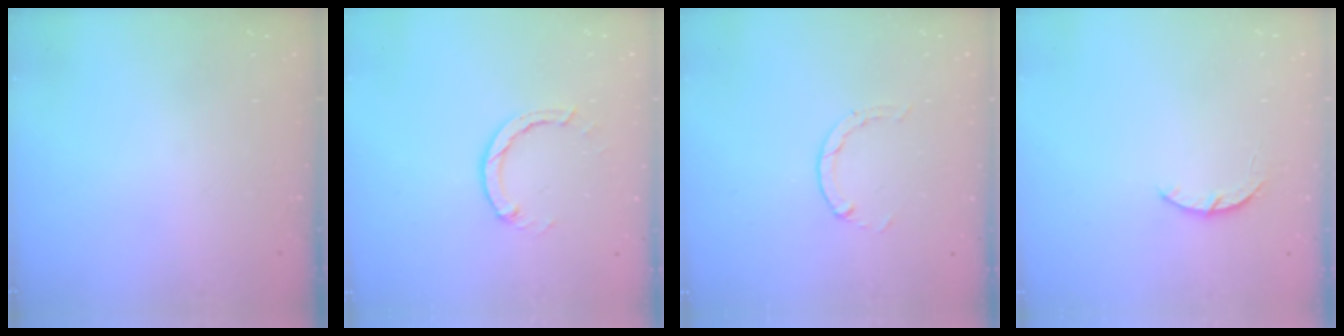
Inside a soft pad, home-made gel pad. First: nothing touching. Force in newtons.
{"total": 2.7, "press": 2.7, "slide": 0.3}
{"total": 0.6, "press": 0.6, "slide": 0.2}
{"total": 2.9, "press": 2.8, "slide": 0.5}